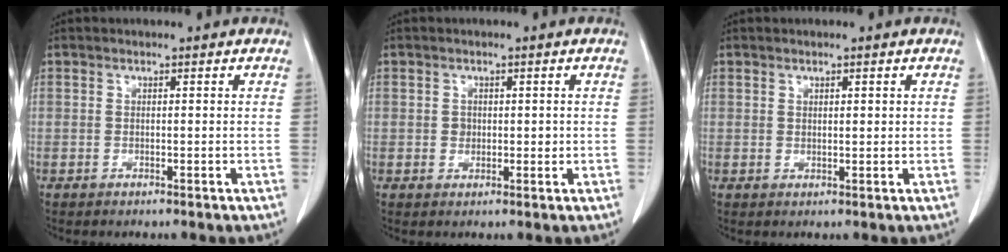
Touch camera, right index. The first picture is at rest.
{"total": 2.1, "force": [0.1, 1.7, 1.3], "torque": [-0.021, 0.002, 0.003]}
{"total": 1.3, "force": [0.5, 0.6, 1.1], "torque": [-0.020, -0.003, 0.008]}